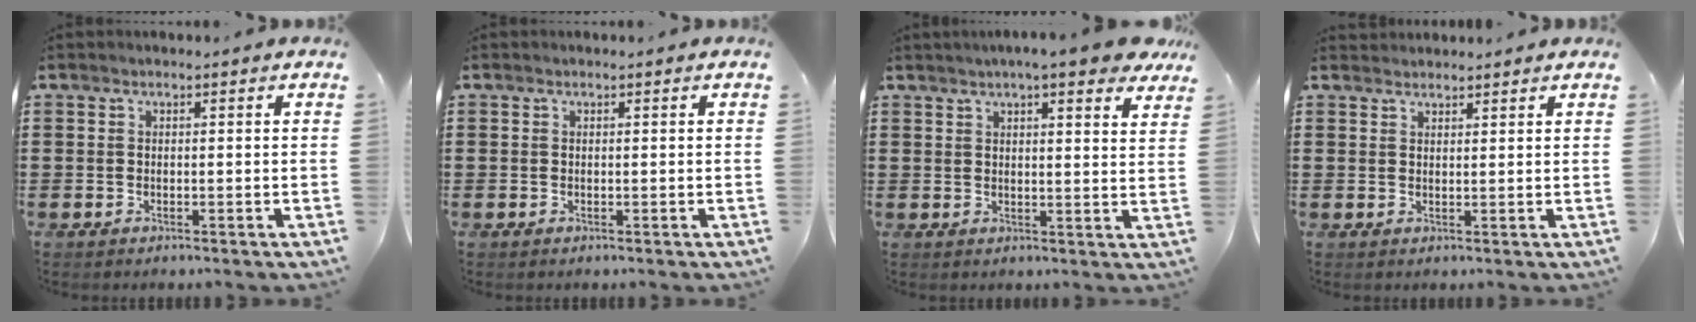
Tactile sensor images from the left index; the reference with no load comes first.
{"total": 0.0}
{"total": 5.7, "force": [4.7, 0.2, 3.1], "torque": [-0.067, -0.007, 0.084]}
{"total": 1.5, "force": [1.5, 0.3, -0.3], "torque": [0.001, 0.003, 0.029]}